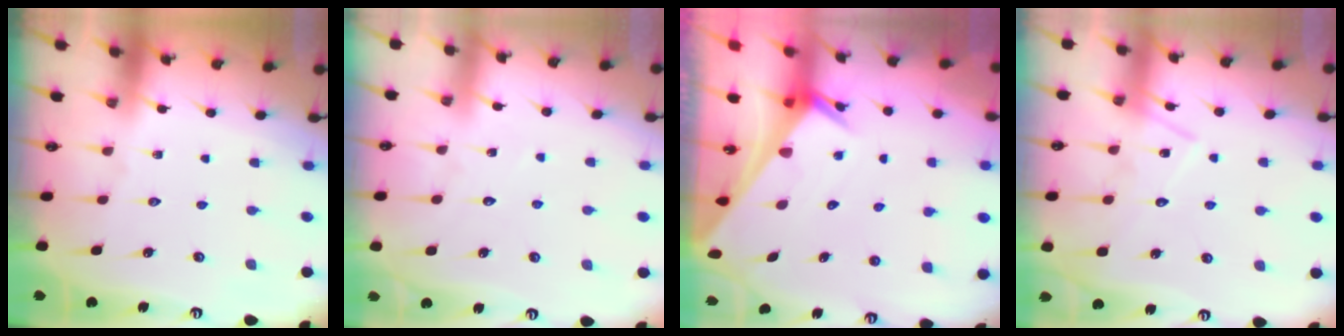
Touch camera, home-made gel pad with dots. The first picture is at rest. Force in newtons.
{"total": 4.2, "press": 4.1, "slide": 0.4}
{"total": 2.4, "press": 2.4, "slide": 0.1}
{"total": 12.5, "press": 12.4, "slide": 0.7}